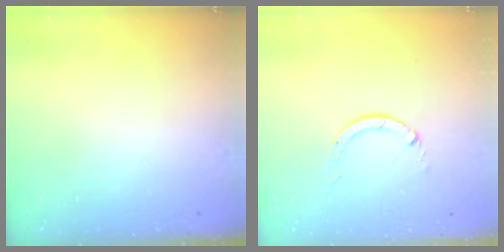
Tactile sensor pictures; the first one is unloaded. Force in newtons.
{"total": 0.0}